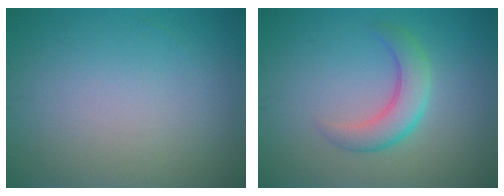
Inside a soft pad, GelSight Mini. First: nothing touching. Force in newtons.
{"total": 3.5, "press": 3.5, "slide": 0.1}